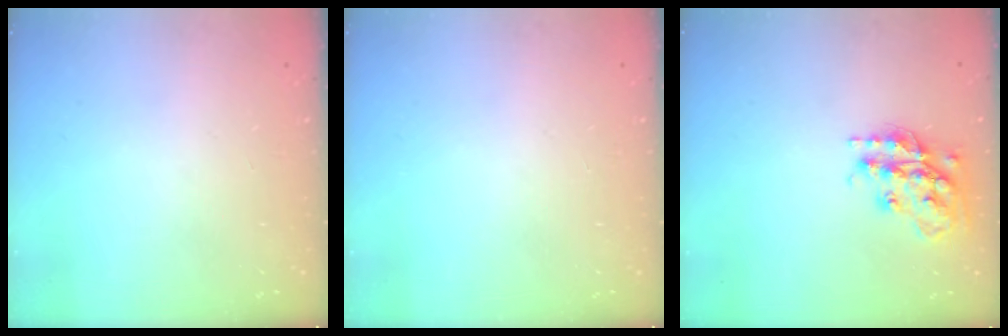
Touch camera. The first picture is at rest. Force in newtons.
{"total": 0.0}
{"total": 17.6, "press": 17.5, "slide": 1.3}